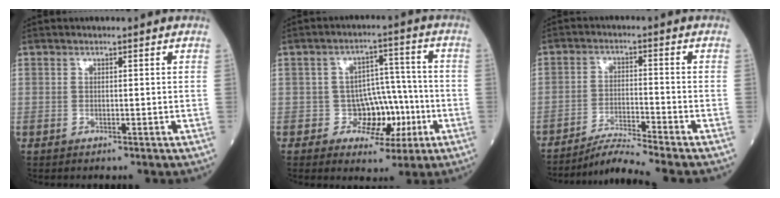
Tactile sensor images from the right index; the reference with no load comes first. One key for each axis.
{"total": 7.0, "fx": -1.8, "fy": 5.7, "fz": 3.7, "tx": -0.027, "ty": 0.025, "tz": -0.023}
{"total": 6.2, "fx": -5.6, "fy": -2.2, "fz": 1.4, "tx": -0.031, "ty": -0.020, "tz": -0.101}